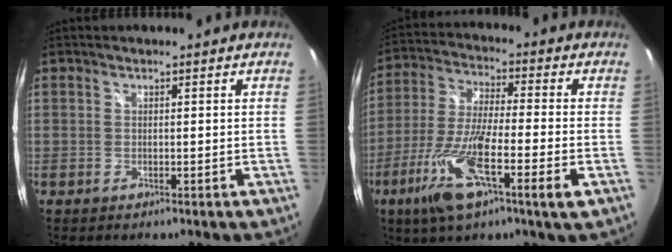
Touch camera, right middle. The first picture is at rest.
{"total": 14.7, "force": [-5.9, 1.8, 13.4], "torque": [-0.279, -0.021, -0.115]}